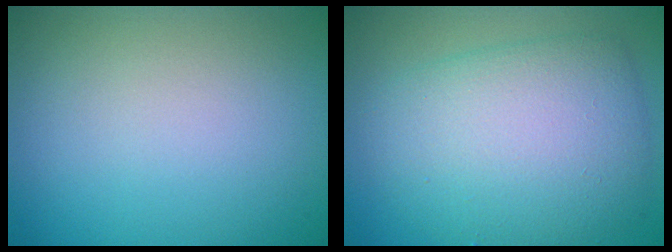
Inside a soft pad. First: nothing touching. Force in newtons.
{"total": 7.2, "press": 7.2, "slide": 0.1}